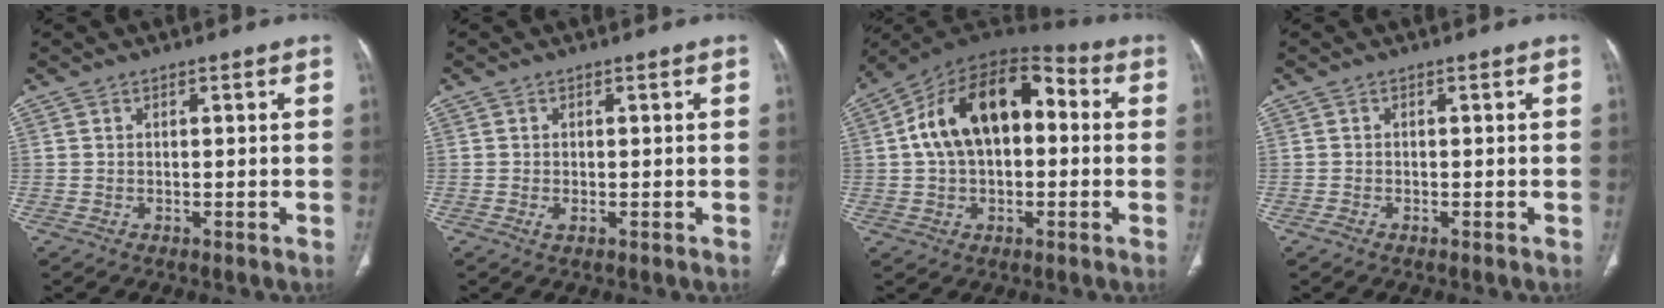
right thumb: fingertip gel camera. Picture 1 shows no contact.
{"total": 1.2, "force": [-0.4, 0.6, 1.0], "torque": [-0.024, -0.002, -0.006]}
{"total": 18.4, "force": [2.0, 11.2, 14.4], "torque": [-0.224, 0.046, 0.027]}
{"total": 0.7, "force": [-0.5, 0.3, 0.4], "torque": [-0.013, -0.001, -0.013]}